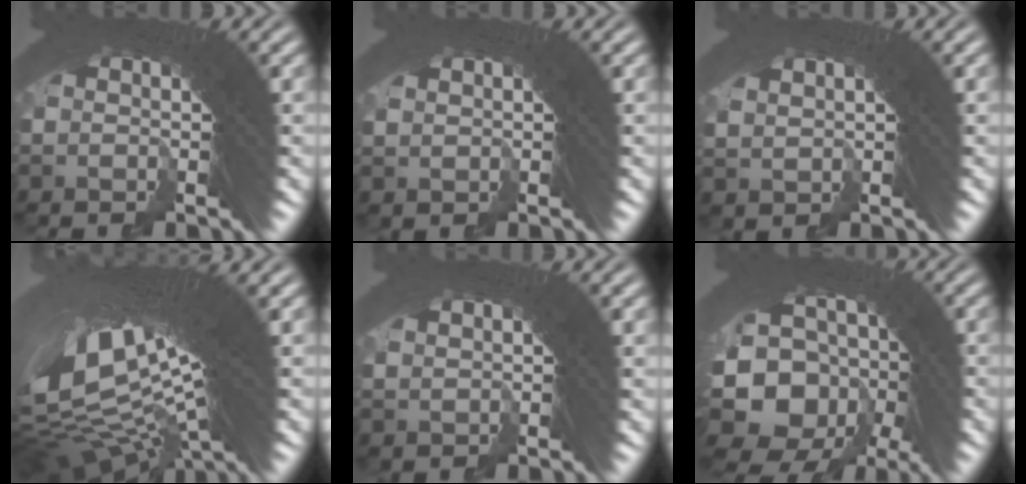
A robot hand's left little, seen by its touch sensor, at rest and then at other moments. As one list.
[{"total": 1.2, "force": [1.0, -0.7, 0.2], "torque": [0.016, 0.009, 0.022]}, {"total": 1.6, "force": [1.2, -0.5, 0.8], "torque": [0.007, 0.016, 0.029]}, {"total": 18.5, "force": [2.5, 9.6, 15.6], "torque": [-0.285, -0.025, 0.057]}, {"total": 1.8, "force": [1.4, -0.7, 0.9], "torque": [0.007, 0.016, 0.028]}, {"total": 12.6, "force": [-3.8, 9.4, 7.4], "torque": [-0.199, -0.078, -0.029]}]